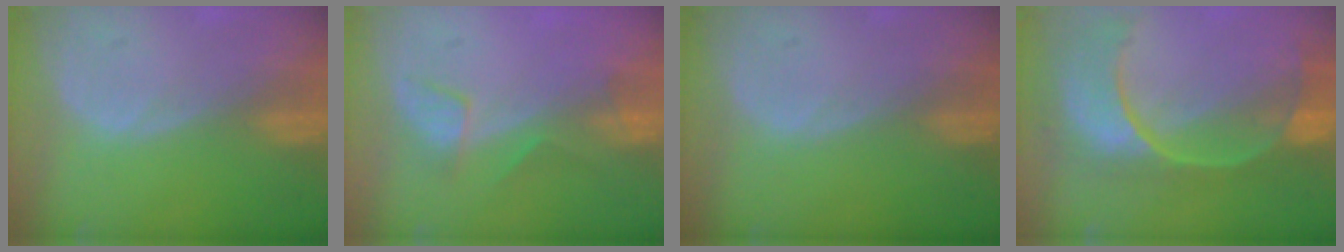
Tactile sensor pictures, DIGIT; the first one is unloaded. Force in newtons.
{"total": 3.9, "press": 3.7, "slide": 1.4}
{"total": 0.0}
{"total": 12.1, "press": 9.8, "slide": 7.2}